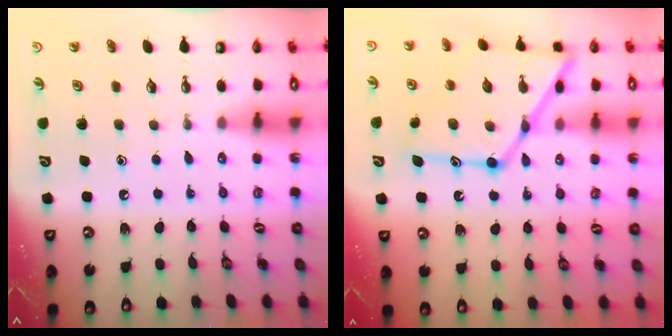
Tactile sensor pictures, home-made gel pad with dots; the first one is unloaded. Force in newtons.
{"total": 19.7, "press": 19.7, "slide": 1.6}